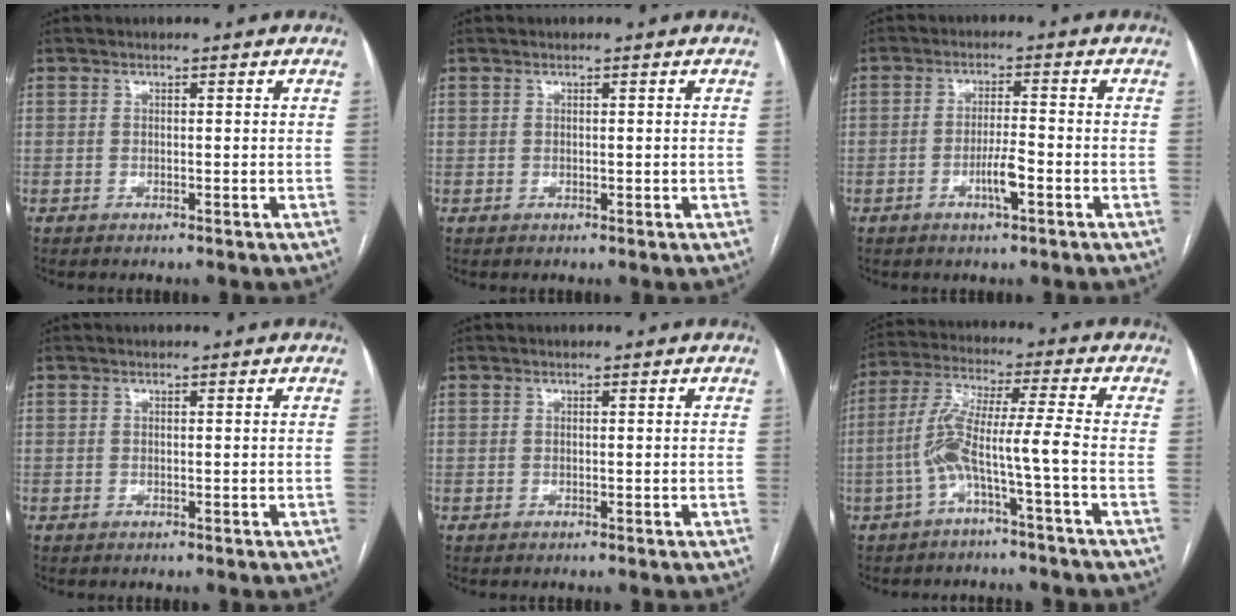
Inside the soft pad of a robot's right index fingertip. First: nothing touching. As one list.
[{"total": 0.0}, {"total": 4.2, "force": [-1.8, 0.4, 3.8], "torque": [-0.069, -0.002, -0.034]}, {"total": 0.0}, {"total": 0.0}, {"total": 8.1, "force": [-3.1, -0.6, 7.4], "torque": [-0.155, 0.028, -0.061]}]